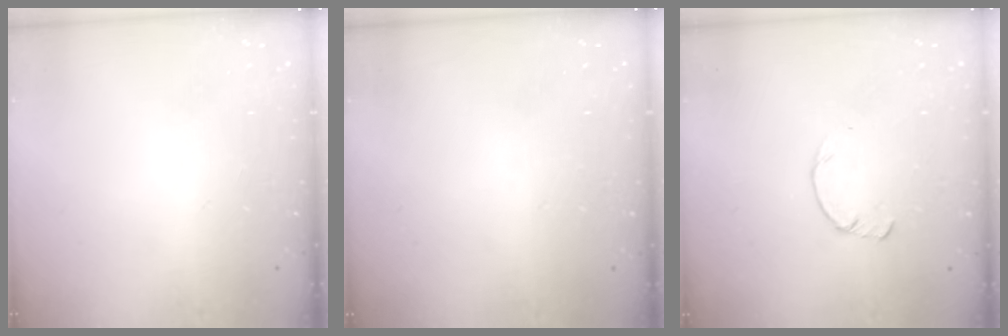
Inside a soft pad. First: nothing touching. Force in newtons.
{"total": 2.6, "press": 2.6, "slide": 0.2}
{"total": 2.2, "press": 2.2, "slide": 0.3}